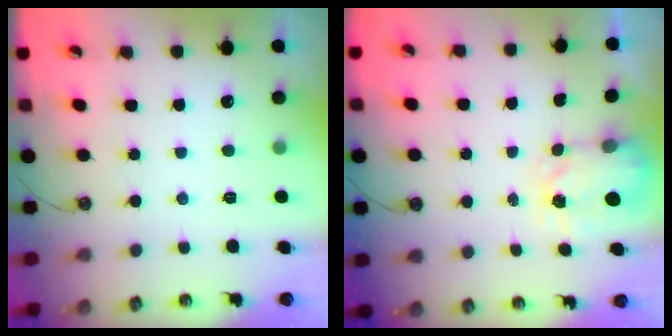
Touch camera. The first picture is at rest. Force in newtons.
{"total": 3.8, "press": 3.7, "slide": 0.6}